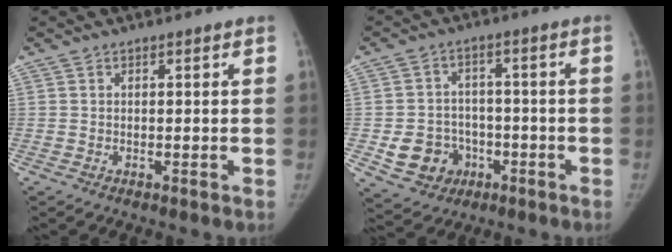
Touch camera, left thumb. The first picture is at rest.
{"total": 9.5, "force": [-3.1, 8.3, 3.3], "torque": [-0.031, 0.024, -0.038]}